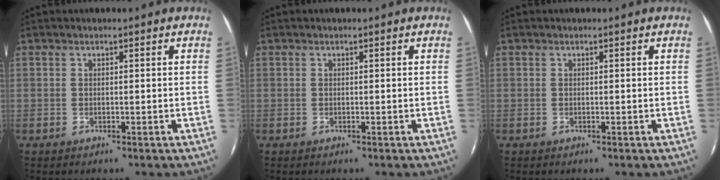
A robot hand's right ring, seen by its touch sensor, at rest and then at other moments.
{"total": 0.0}
{"total": 0.0}